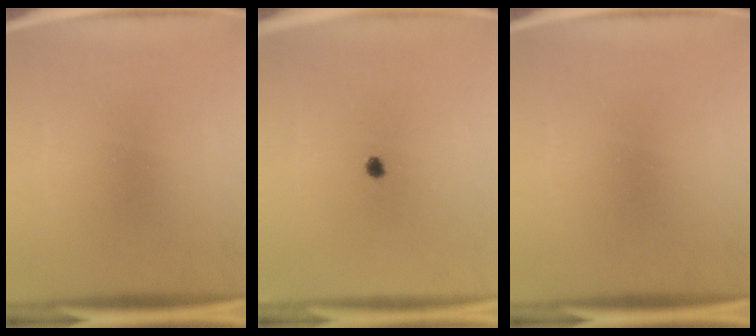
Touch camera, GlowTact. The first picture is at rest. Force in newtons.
{"total": 1.2}
{"total": 0.0}